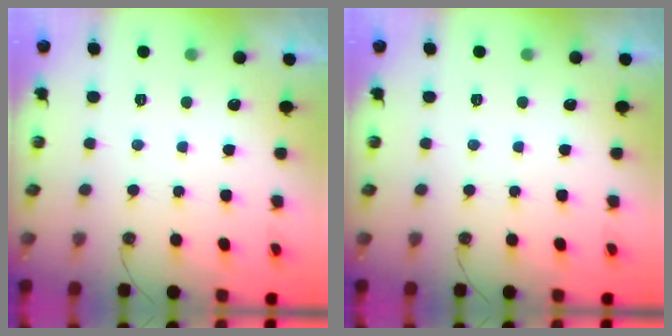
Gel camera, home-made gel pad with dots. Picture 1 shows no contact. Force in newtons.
{"total": 0.0}